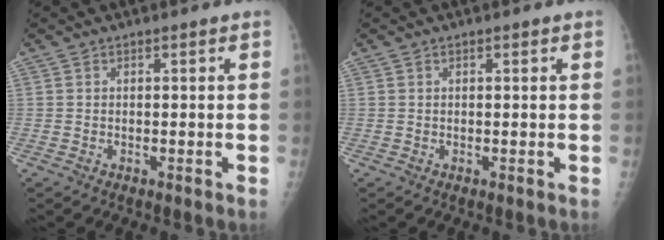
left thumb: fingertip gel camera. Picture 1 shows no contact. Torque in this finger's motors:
{"motor_torque": [-0.15, -0.03, -0.07, -0.06, 0.03]}